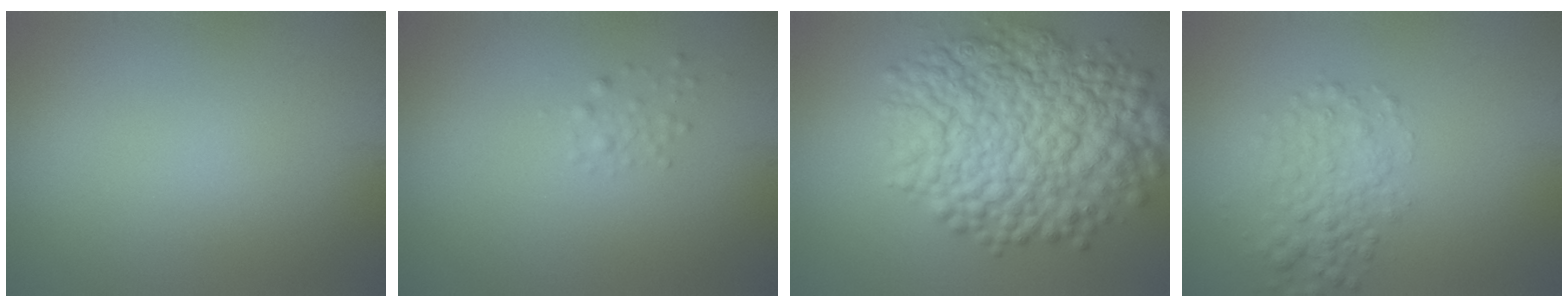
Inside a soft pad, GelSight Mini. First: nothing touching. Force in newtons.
{"total": 0.9, "press": 0.9, "slide": 0.1}
{"total": 11.9, "press": 11.9, "slide": 0.3}
{"total": 3.4, "press": 3.4, "slide": 0.1}